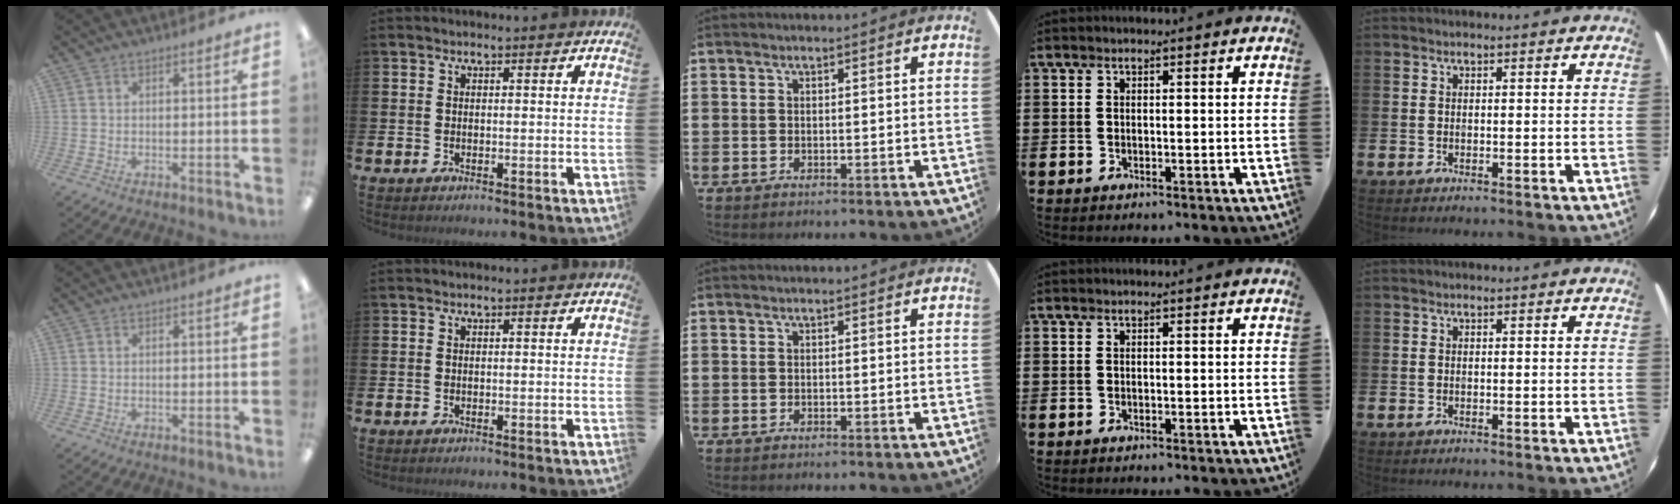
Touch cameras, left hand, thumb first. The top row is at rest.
{}